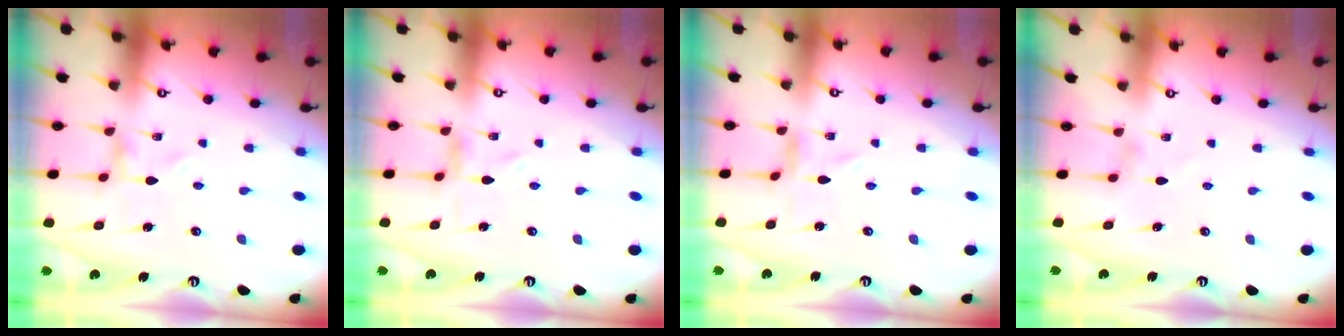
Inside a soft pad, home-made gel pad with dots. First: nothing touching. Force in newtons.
{"total": 0.0}
{"total": 0.0}
{"total": 1.2, "press": 1.1, "slide": 0.3}